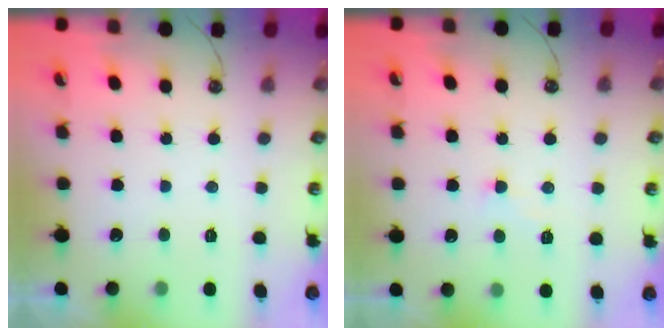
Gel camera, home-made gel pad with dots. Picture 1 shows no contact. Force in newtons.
{"total": 0.7, "press": 0.6, "slide": 0.4}